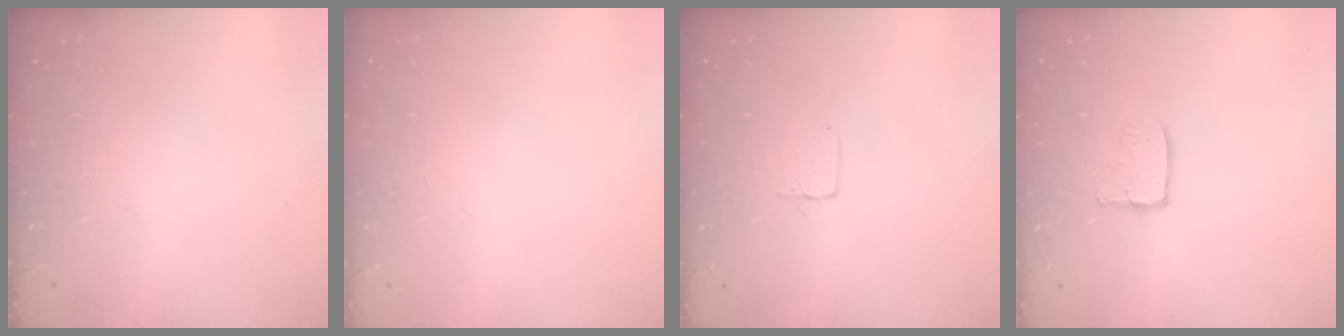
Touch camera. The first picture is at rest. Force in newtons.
{"total": 0.0}
{"total": 3.5, "press": 3.5, "slide": 0.2}
{"total": 5.5, "press": 5.5, "slide": 0.2}